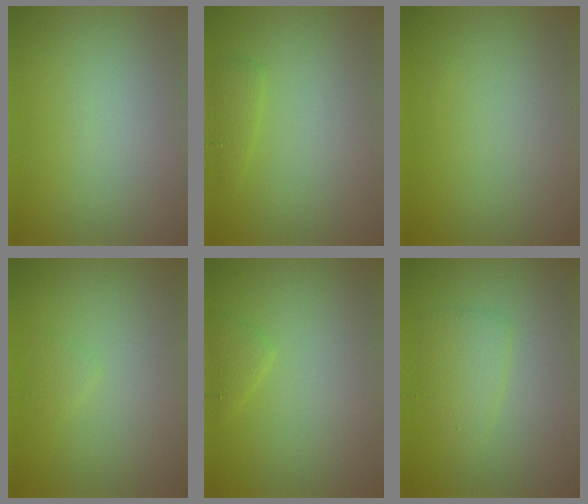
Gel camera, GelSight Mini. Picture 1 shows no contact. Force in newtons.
{"total": 1.3, "press": 1.3, "slide": 0.1}
{"total": 0.0}
{"total": 0.8, "press": 0.8, "slide": 0.0}
{"total": 1.2, "press": 1.2, "slide": 0.0}
{"total": 2.2, "press": 2.2, "slide": 0.0}